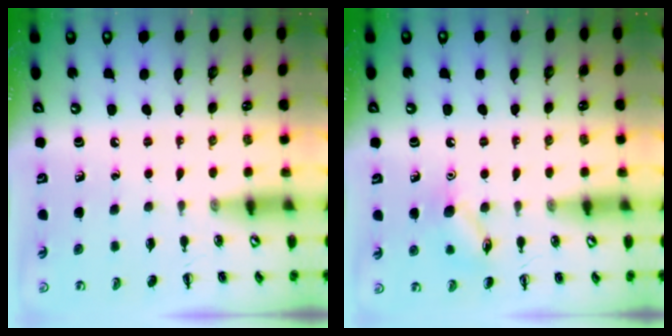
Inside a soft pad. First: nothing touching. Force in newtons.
{"total": 8.7, "press": 8.7, "slide": 0.5}